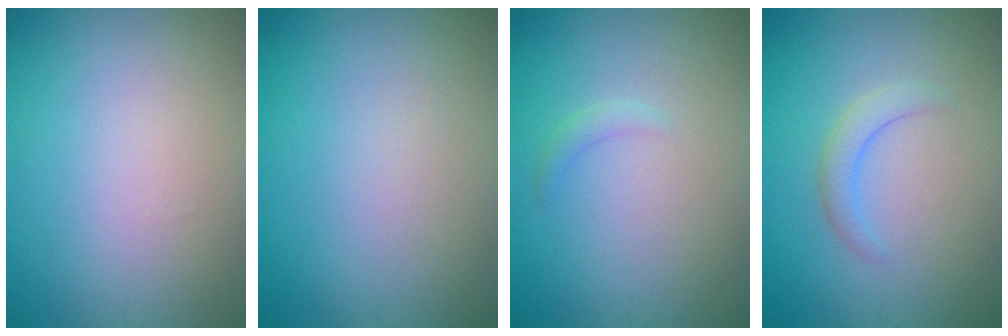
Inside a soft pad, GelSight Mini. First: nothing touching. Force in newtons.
{"total": 0.0}
{"total": 0.9, "press": 0.9, "slide": 0.1}
{"total": 2.0, "press": 2.0, "slide": 0.3}